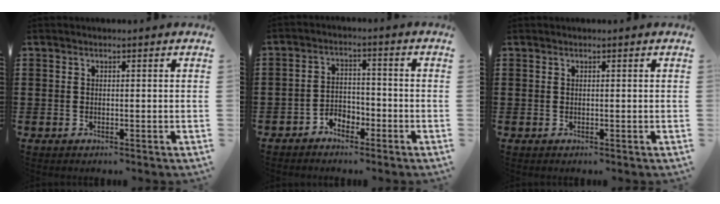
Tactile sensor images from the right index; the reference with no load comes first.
{"total": 3.1, "force": [-2.6, 1.6, 0.5], "torque": [-0.016, 0.008, -0.055]}
{"total": 0.0}